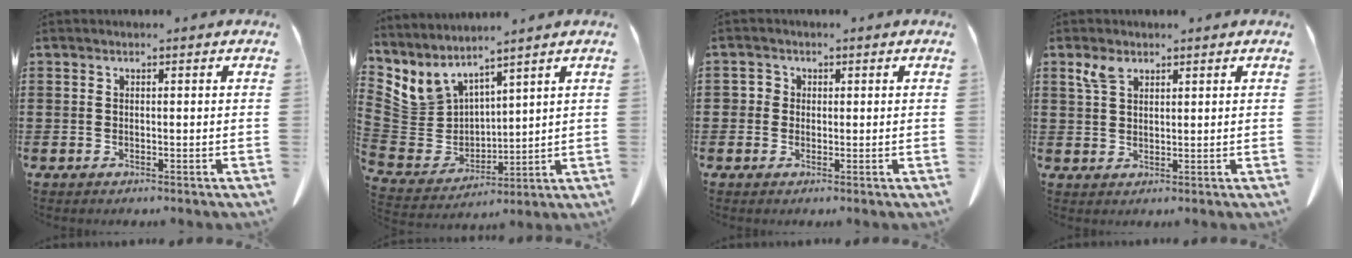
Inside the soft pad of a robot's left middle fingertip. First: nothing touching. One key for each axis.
{"total": 5.7, "fx": 4.2, "fy": 3.8, "fz": 0.2, "tx": -0.049, "ty": -0.036, "tz": 0.081}
{"total": 1.4, "fx": 0.2, "fy": 1.3, "fz": 0.3, "tx": -0.011, "ty": 0.005, "tz": 0.002}
{"total": 3.2, "fx": 2.1, "fy": 1.4, "fz": 1.9, "tx": -0.044, "ty": 0.002, "tz": 0.040}